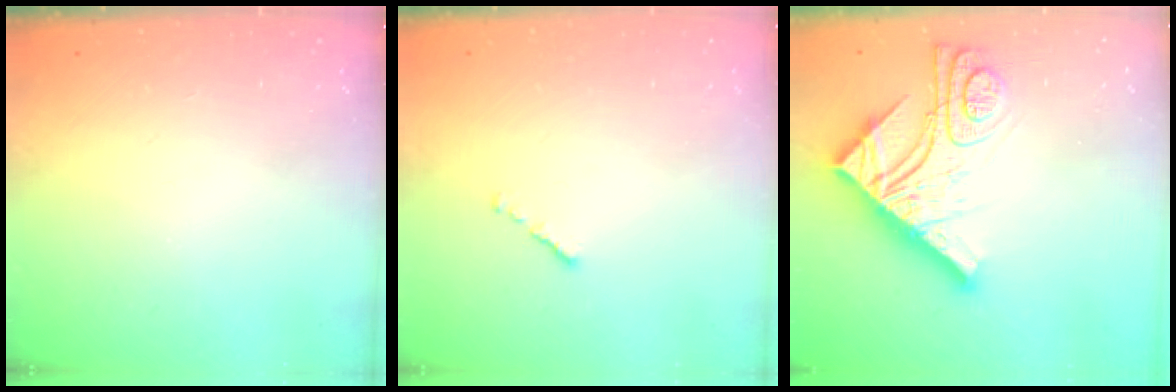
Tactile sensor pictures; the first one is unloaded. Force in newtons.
{"total": 0.7, "press": 0.6, "slide": 0.4}
{"total": 21.2, "press": 21.1, "slide": 1.8}